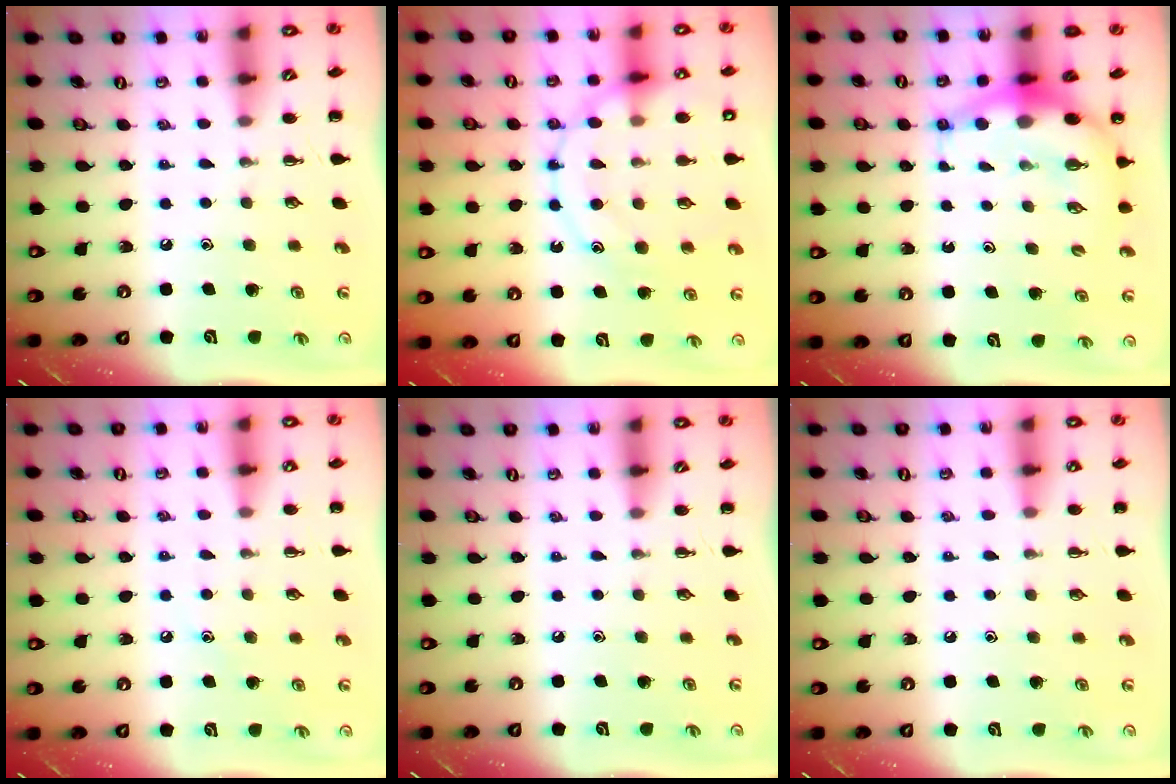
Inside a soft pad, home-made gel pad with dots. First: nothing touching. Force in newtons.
{"total": 15.4, "press": 15.4, "slide": 1.5}
{"total": 8.8, "press": 8.7, "slide": 1.2}
{"total": 7.5, "press": 7.3, "slide": 2.0}
{"total": 0.0}
{"total": 3.6, "press": 3.5, "slide": 1.1}